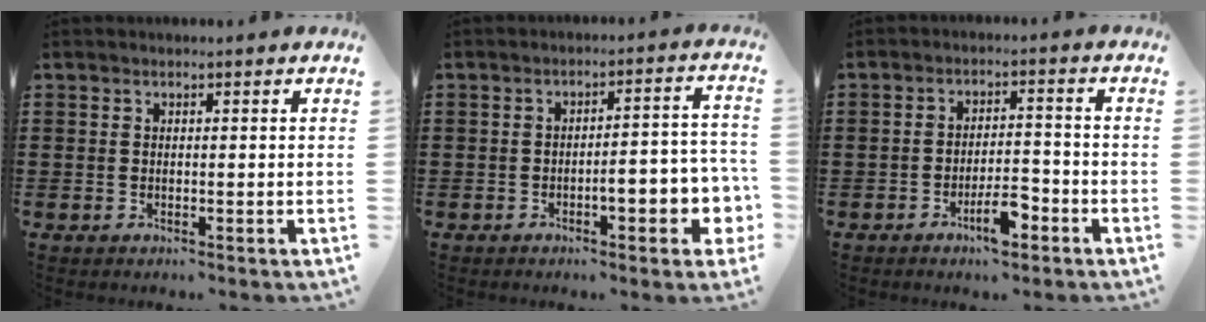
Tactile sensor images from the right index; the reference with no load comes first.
{"total": 5.2, "force": [-2.1, 1.4, 4.5], "torque": [-0.060, -0.005, -0.042]}
{"total": 5.6, "force": [-3.2, 1.7, 4.3], "torque": [-0.080, 0.005, -0.060]}